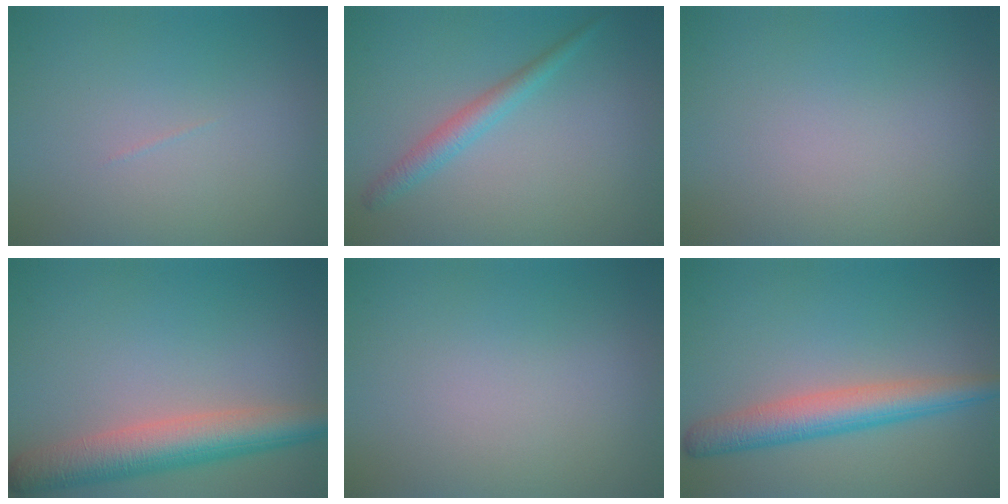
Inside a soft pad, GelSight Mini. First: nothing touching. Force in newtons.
{"total": 2.2, "press": 2.2, "slide": 0.1}
{"total": 0.0}
{"total": 6.4, "press": 6.4, "slide": 0.3}
{"total": 0.0}
{"total": 4.8, "press": 4.8, "slide": 0.2}